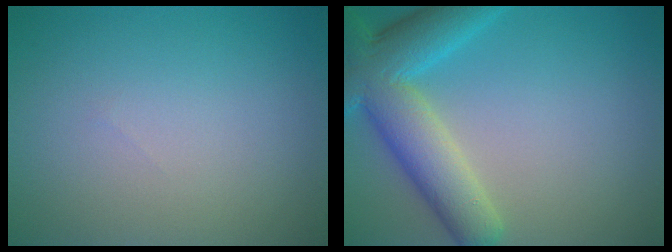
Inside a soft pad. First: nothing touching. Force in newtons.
{"total": 8.0, "press": 8.0, "slide": 0.5}